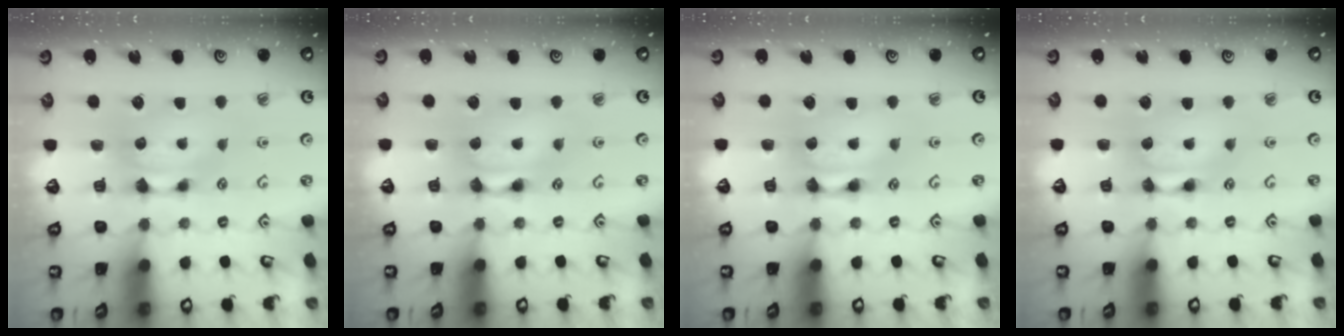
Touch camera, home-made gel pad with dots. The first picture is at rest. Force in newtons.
{"total": 2.1, "press": 2.1, "slide": 0.1}
{"total": 2.0, "press": 2.0, "slide": 0.1}
{"total": 1.8, "press": 1.8, "slide": 0.1}